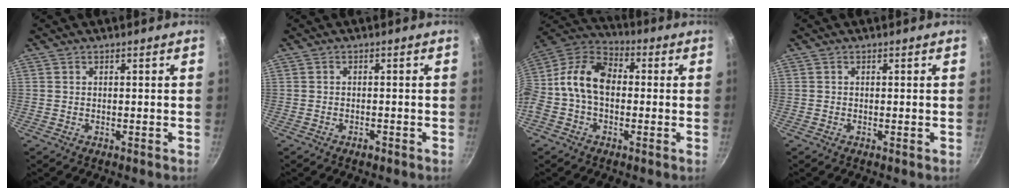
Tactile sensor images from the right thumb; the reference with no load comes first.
{"total": 1.2, "force": [-0.8, 0.6, 0.6], "torque": [-0.011, 0.008, -0.013]}
{"total": 12.9, "force": [0.0, 9.0, 9.2], "torque": [-0.143, 0.039, -0.025]}
{"total": 0.0}